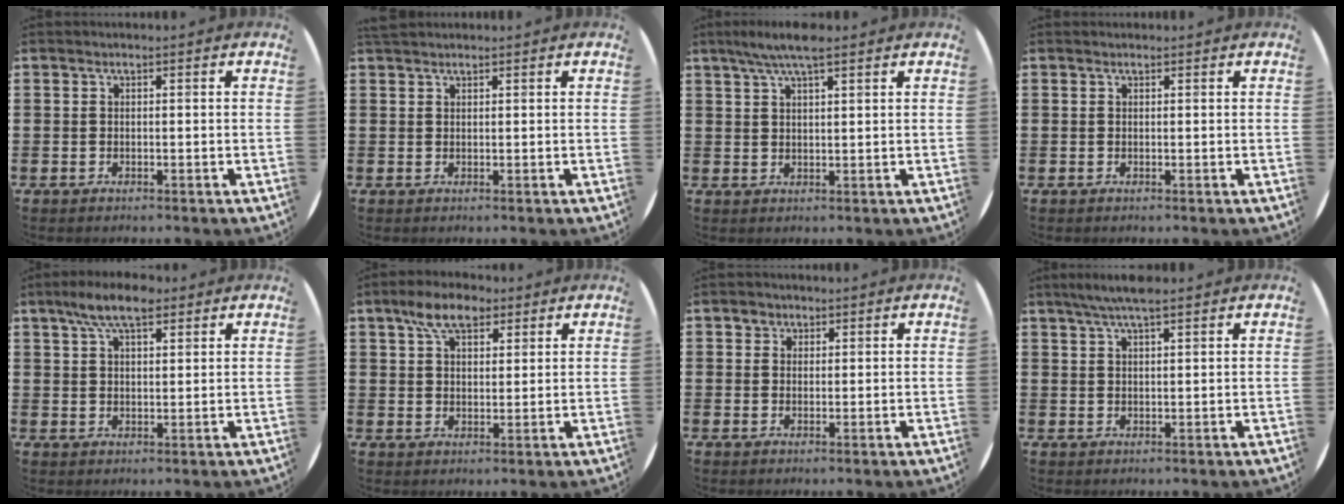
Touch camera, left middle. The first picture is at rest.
{"total": 0.9, "force": [0.9, 0.2, 0.0], "torque": [-0.002, 0.002, 0.018]}
{"total": 5.0, "force": [3.8, 0.7, 3.1], "torque": [-0.066, 0.003, 0.068]}
{"total": 0.0}
{"total": 6.5, "force": [4.7, 2.2, 3.9], "torque": [-0.078, 0.002, 0.082]}
{"total": 6.5, "force": [4.5, 3.4, 3.2], "torque": [-0.060, 0.003, 0.080]}
{"total": 1.6, "force": [1.2, 1.1, 0.0], "torque": [0.014, -0.002, 0.020]}
{"total": 3.9, "force": [3.2, 0.5, 2.2], "torque": [-0.049, 0.001, 0.056]}